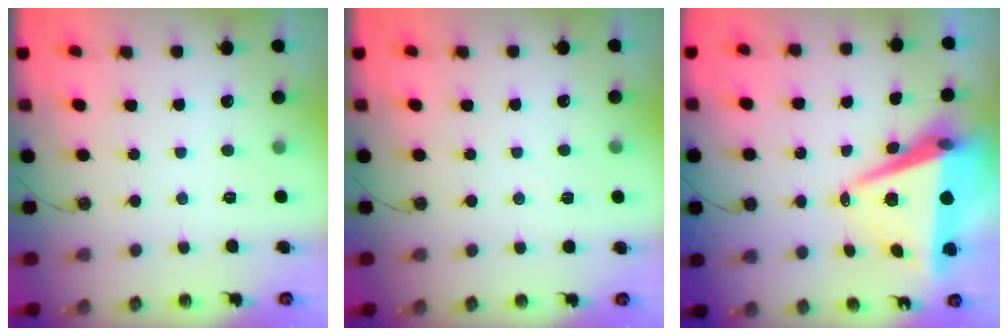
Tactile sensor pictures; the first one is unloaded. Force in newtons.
{"total": 4.6, "press": 2.3, "slide": 4.0}
{"total": 11.2, "press": 10.5, "slide": 4.0}